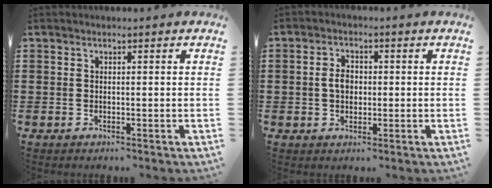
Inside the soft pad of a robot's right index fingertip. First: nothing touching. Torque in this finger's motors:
{"motor_torque": [0.23, 0.39, 0.43, 0.07]}